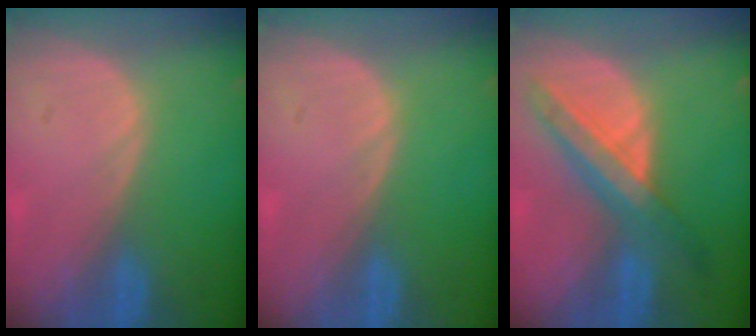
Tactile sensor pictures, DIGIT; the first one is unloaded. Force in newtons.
{"total": 0.0}
{"total": 8.0, "press": 7.1, "slide": 3.6}